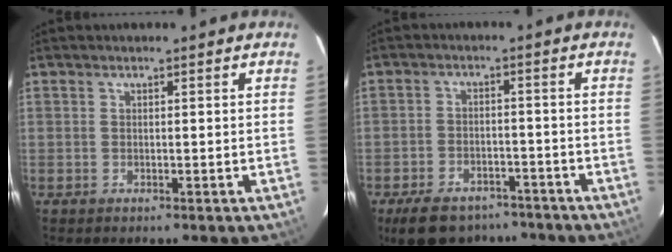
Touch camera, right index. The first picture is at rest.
{"total": 12.6, "force": [-9.5, 6.5, 5.1], "torque": [-0.123, 0.008, -0.131]}